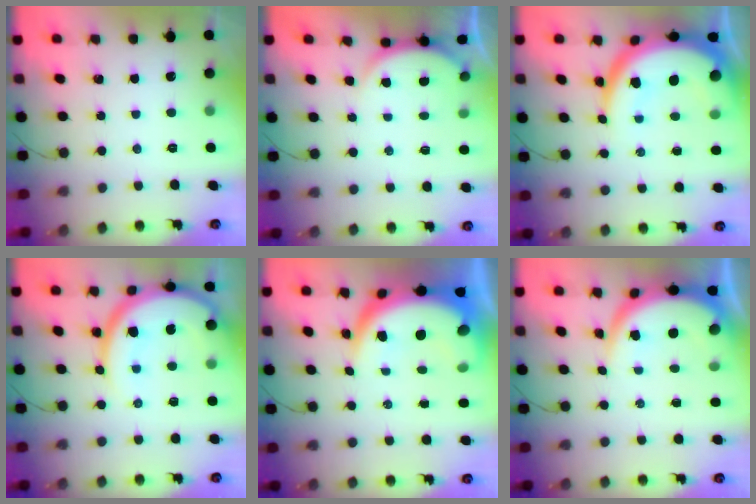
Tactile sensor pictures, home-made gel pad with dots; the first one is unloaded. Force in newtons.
{"total": 3.7, "press": 3.6, "slide": 0.6}
{"total": 18.6, "press": 18.5, "slide": 1.5}
{"total": 15.6, "press": 15.5, "slide": 1.5}
{"total": 12.9, "press": 12.8, "slide": 1.5}
{"total": 7.5, "press": 7.5, "slide": 0.5}